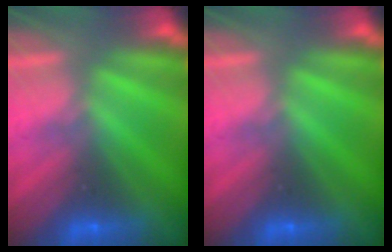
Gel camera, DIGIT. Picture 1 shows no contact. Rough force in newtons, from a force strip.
{"total": 0.0}